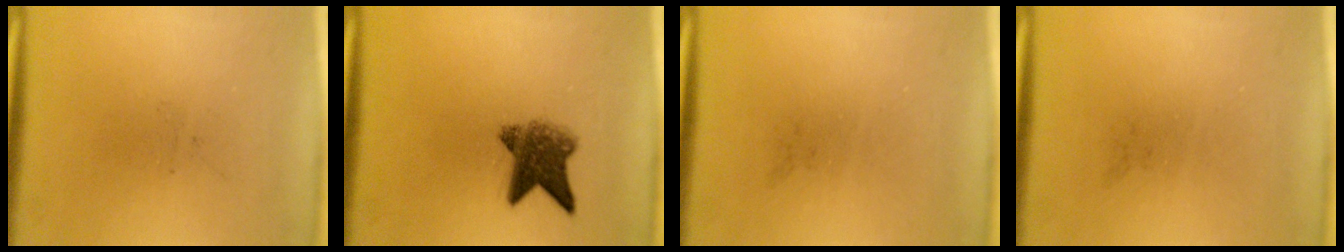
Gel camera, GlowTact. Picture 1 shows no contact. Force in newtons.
{"total": 6.2}
{"total": 0.0}
{"total": 0.0}